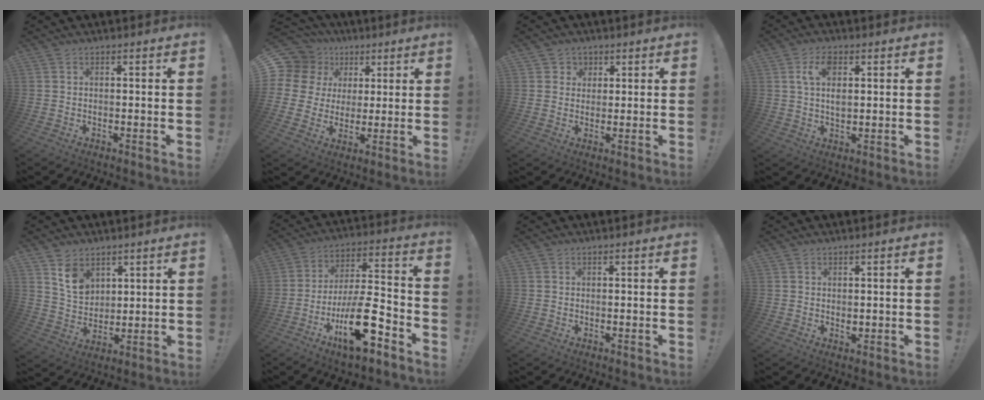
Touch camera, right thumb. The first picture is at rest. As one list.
[{"total": 11.2, "force": [3.3, 10.0, 3.9], "torque": [-0.069, -0.019, 0.072]}, {"total": 3.8, "force": [1.5, 3.4, 0.6], "torque": [-0.003, -0.008, 0.025]}, {"total": 6.1, "force": [1.9, 3.2, 4.9], "torque": [-0.082, -0.003, 0.029]}, {"total": 9.6, "force": [5.7, 6.8, 3.8], "torque": [-0.056, -0.029, 0.111]}, {"total": 20.2, "force": [-9.6, 7.0, 16.3], "torque": [-0.274, 0.062, -0.147]}, {"total": 0.0}, {"total": 1.0, "force": [0.3, 0.9, 0.5], "torque": [-0.005, -0.001, 0.004]}]